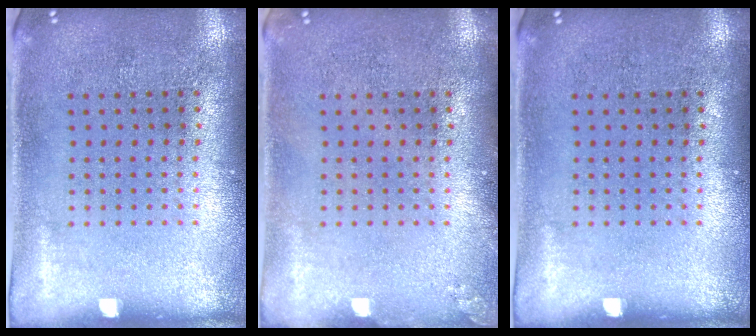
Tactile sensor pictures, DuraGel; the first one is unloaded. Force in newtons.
{"total": 0.8, "press": 0.8, "slide": 0.1}
{"total": 0.0}